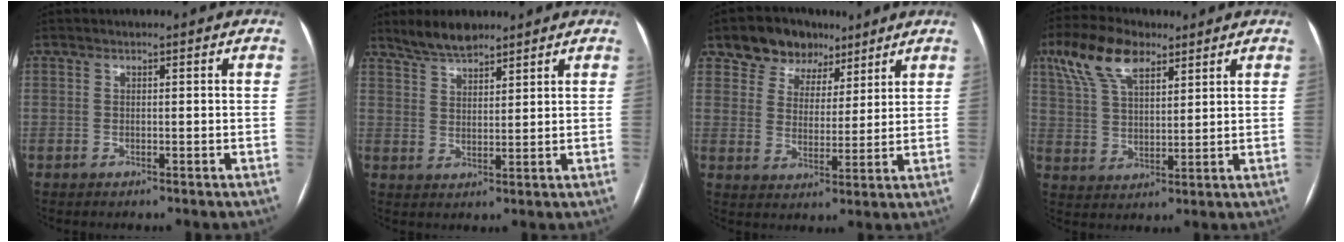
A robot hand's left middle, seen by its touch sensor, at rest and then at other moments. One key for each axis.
{"total": 5.3, "fx": 4.8, "fy": 1.4, "fz": 2.0, "tx": -0.045, "ty": 0.008, "tz": 0.091}
{"total": 8.5, "fx": 5.9, "fy": 5.8, "fz": 1.8, "tx": -0.026, "ty": 0.025, "tz": 0.103}
{"total": 10.5, "fx": 6.4, "fy": 4.4, "fz": 7.0, "tx": -0.152, "ty": 0.028, "tz": 0.125}